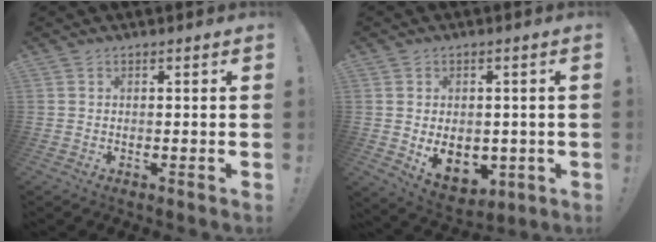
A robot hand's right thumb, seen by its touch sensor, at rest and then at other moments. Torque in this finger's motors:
{"motor_torque": [-0.23, 0.64, 0.38, 0.53, -0.07]}